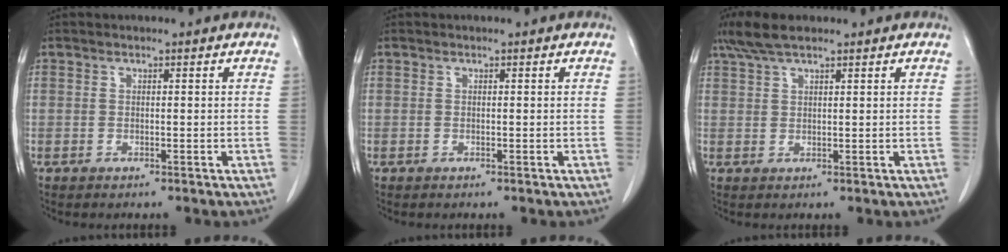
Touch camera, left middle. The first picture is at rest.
{"total": 0.0}
{"total": 4.9, "force": [3.7, 1.1, 2.9], "torque": [-0.066, 0.020, 0.074]}